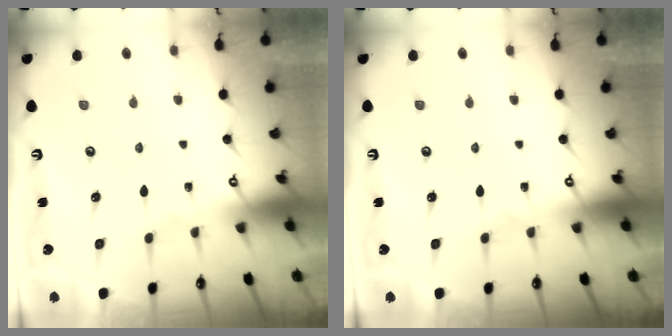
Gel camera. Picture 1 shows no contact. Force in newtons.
{"total": 0.0}